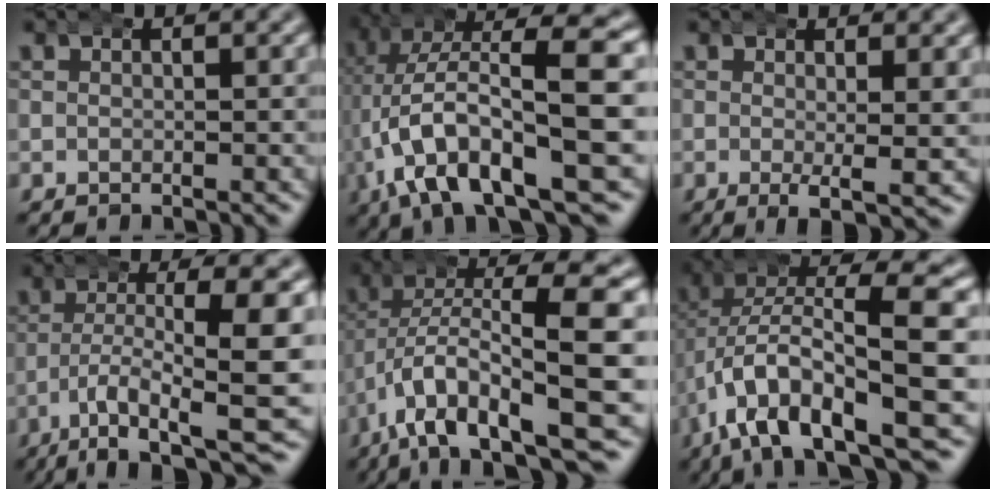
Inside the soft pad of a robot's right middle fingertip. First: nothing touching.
{"total": 11.5, "force": [-1.4, 5.4, 10.1], "torque": [-0.187, -0.011, -0.010]}
{"total": 3.3, "force": [-0.8, 0.8, 3.1], "torque": [-0.055, -0.012, -0.013]}
{"total": 12.3, "force": [-9.0, 3.3, 7.6], "torque": [-0.104, -0.029, -0.127]}
{"total": 13.2, "force": [-6.6, 5.6, 9.9], "torque": [-0.173, -0.038, -0.082]}
{"total": 11.7, "force": [-3.9, 5.6, 9.5], "torque": [-0.178, -0.027, -0.045]}